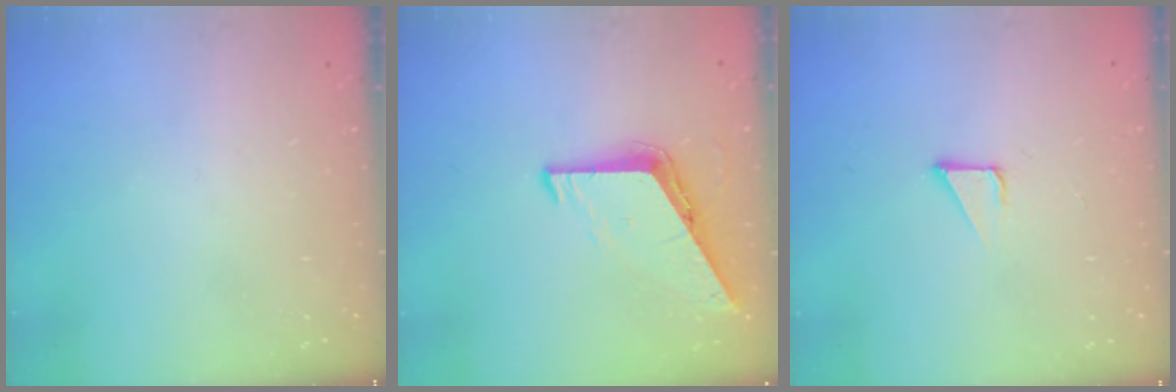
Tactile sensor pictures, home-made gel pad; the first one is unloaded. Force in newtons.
{"total": 8.4, "press": 8.4, "slide": 0.9}
{"total": 2.4, "press": 2.4, "slide": 0.1}